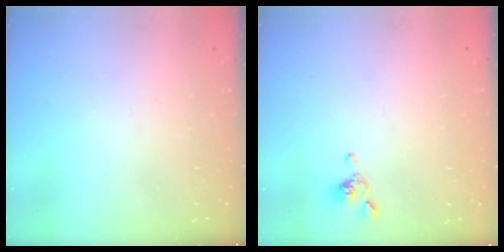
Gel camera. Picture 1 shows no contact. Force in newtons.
{"total": 2.4, "press": 2.3, "slide": 0.8}